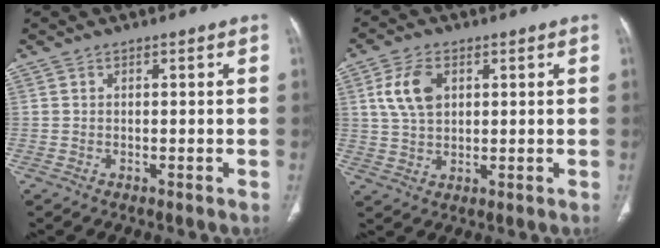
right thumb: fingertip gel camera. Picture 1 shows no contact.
{"total": 7.5, "force": [2.4, 4.7, 5.4], "torque": [-0.100, -0.002, 0.050]}